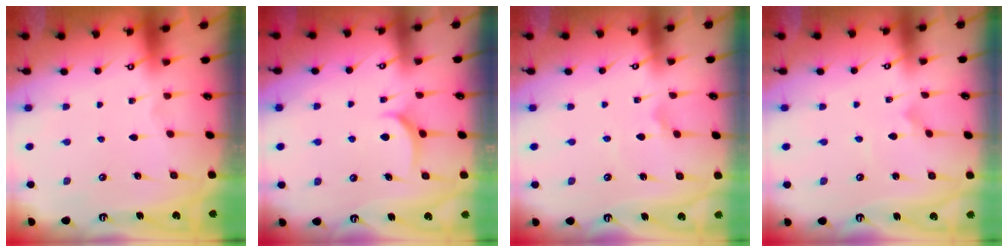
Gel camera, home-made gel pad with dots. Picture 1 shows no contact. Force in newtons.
{"total": 5.9, "press": 5.9, "slide": 0.7}
{"total": 3.0, "press": 3.0, "slide": 0.3}
{"total": 2.5, "press": 2.5, "slide": 0.2}